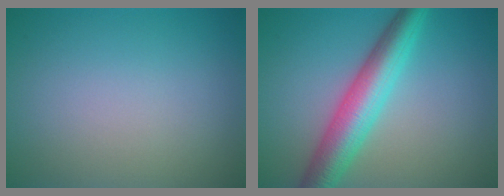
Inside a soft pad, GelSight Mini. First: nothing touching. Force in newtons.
{"total": 6.3, "press": 6.3, "slide": 0.2}